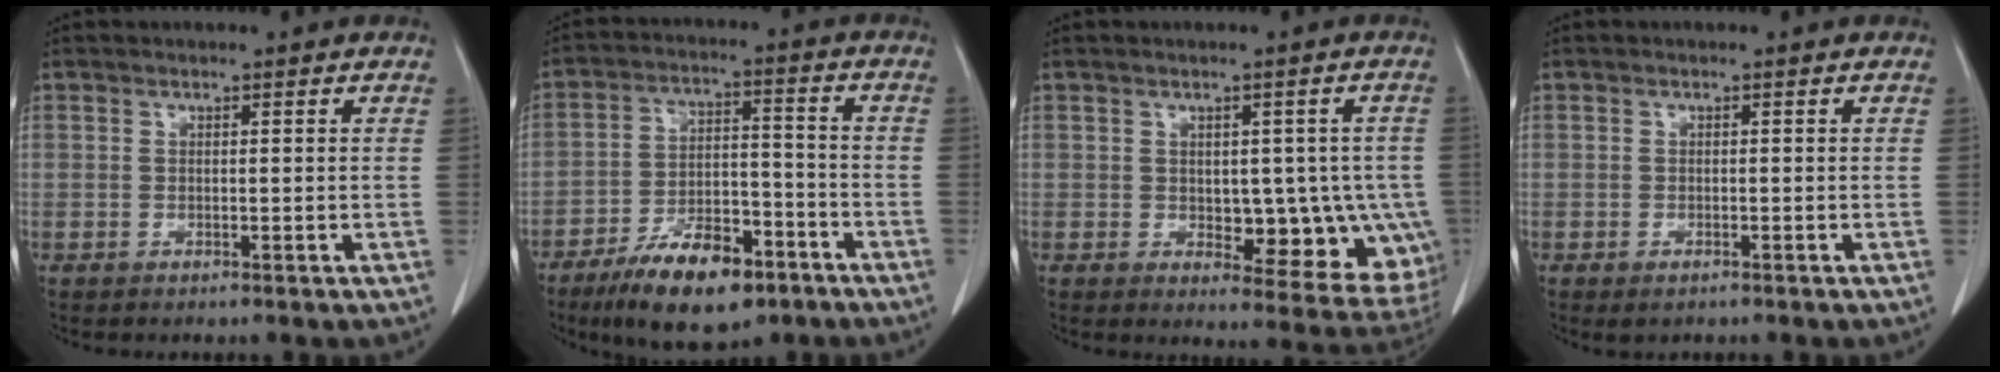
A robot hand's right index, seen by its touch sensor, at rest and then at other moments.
{"total": 13.3, "force": [-8.6, 5.0, 8.9], "torque": [-0.150, 0.002, -0.143]}
{"total": 11.7, "force": [-1.8, 6.0, 9.8], "torque": [-0.092, 0.008, -0.009]}
{"total": 1.0, "force": [-0.5, 0.5, 0.7], "torque": [-0.010, -0.001, 0.001]}